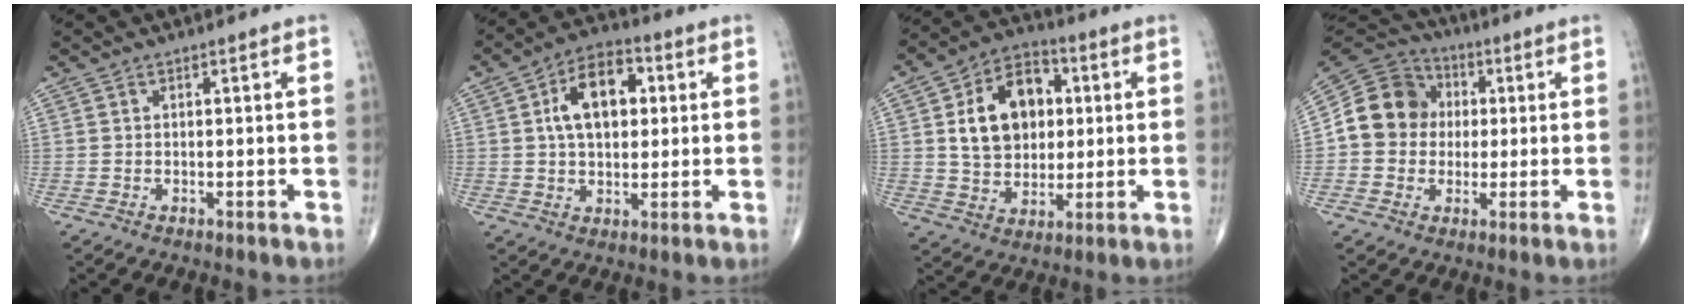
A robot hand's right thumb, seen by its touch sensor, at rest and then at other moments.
{"total": 12.1, "force": [2.6, 7.4, 9.3], "torque": [-0.133, 0.014, 0.035]}
{"total": 15.3, "force": [3.0, 11.1, 10.1], "torque": [-0.131, 0.007, 0.050]}
{"total": 12.7, "force": [0.7, 11.4, 5.5], "torque": [-0.076, 0.026, 0.002]}